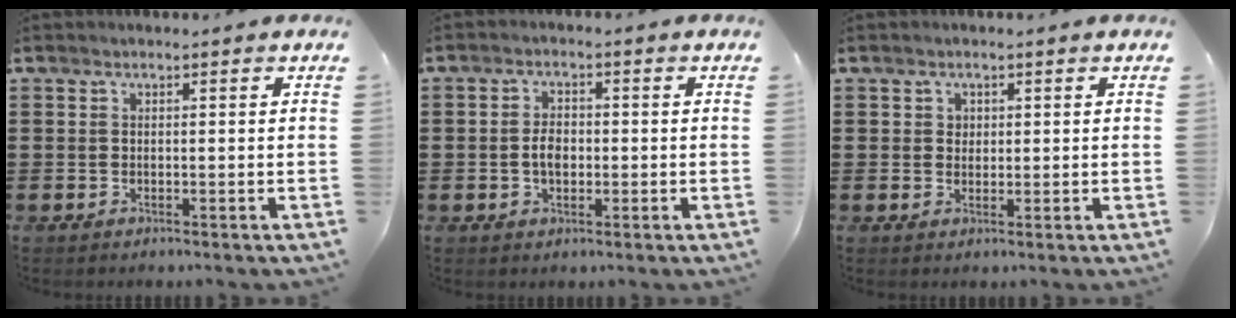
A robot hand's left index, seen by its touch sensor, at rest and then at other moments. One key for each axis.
{"total": 3.2, "fx": -0.3, "fy": 1.9, "fz": 2.6, "tx": -0.050, "ty": 0.003, "tz": -0.006}
{"total": 1.4, "fx": 0.7, "fy": 1.2, "fz": 0.3, "tx": -0.010, "ty": 0.004, "tz": 0.013}